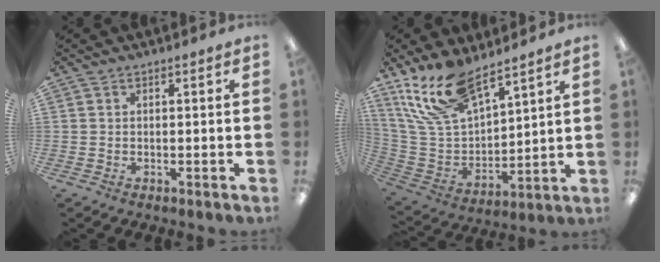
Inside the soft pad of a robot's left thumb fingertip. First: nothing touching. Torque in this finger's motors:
{"motor_torque": [0.29, 0.20, 1.20, -1.57, 0.12]}